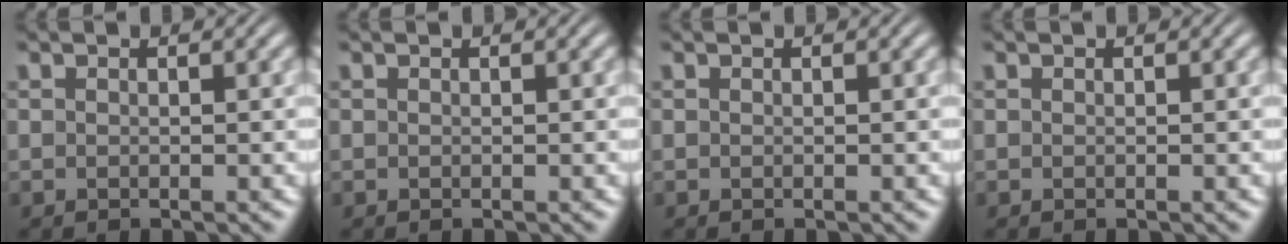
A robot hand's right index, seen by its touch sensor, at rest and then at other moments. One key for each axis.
{"total": 0.0}
{"total": 0.0}
{"total": 0.0}